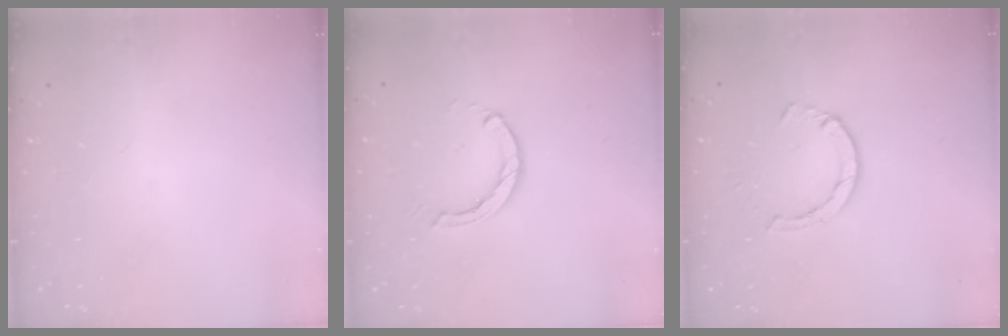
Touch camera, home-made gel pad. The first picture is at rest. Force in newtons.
{"total": 2.9, "press": 2.9, "slide": 0.4}
{"total": 4.0, "press": 4.0, "slide": 0.4}